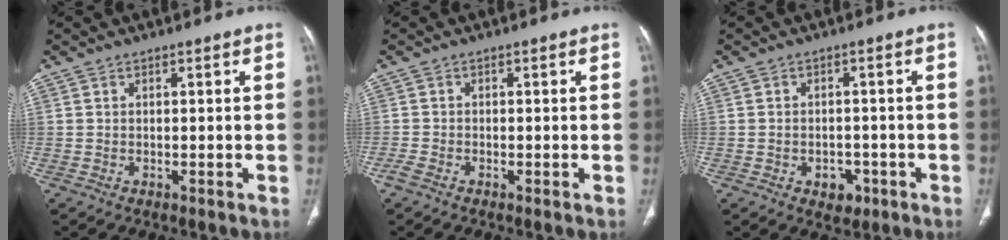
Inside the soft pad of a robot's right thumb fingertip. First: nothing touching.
{"total": 1.7, "force": [-1.1, 0.7, 1.1], "torque": [-0.032, -0.003, -0.026]}
{"total": 4.0, "force": [-1.7, 3.0, 2.0], "torque": [-0.012, 0.010, -0.015]}